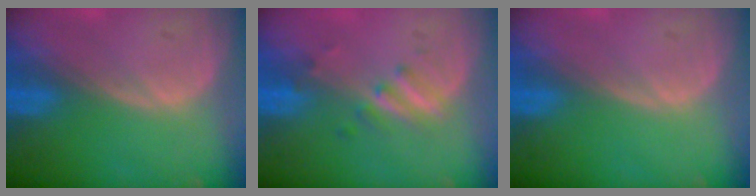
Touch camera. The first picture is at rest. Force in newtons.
{"total": 3.1, "press": 2.8, "slide": 1.2}
{"total": 0.0}